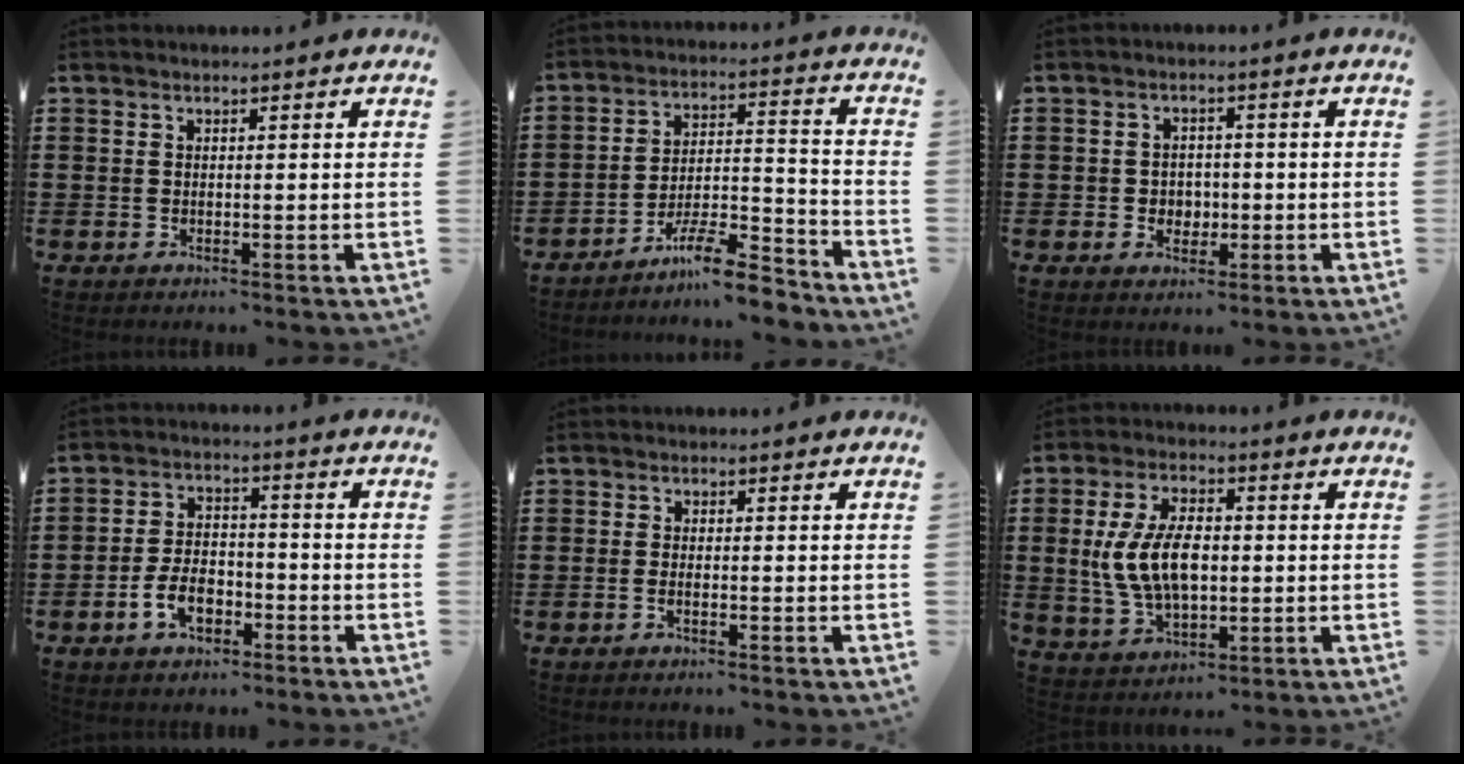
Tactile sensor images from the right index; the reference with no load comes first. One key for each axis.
{"total": 9.5, "fx": -8.2, "fy": 1.3, "fz": 4.5, "tx": -0.068, "ty": 0.027, "tz": -0.154}
{"total": 2.6, "fx": -0.7, "fy": 2.3, "fz": 0.9, "tx": -0.026, "ty": 0.006, "tz": -0.019}
{"total": 5.9, "fx": -2.8, "fy": 3.3, "fz": 4.1, "tx": -0.089, "ty": 0.002, "tz": -0.054}
{"total": 0.9, "fx": -0.5, "fy": -0.3, "fz": 0.7, "tx": -0.013, "ty": -0.008, "tz": -0.008}
{"total": 9.5, "fx": 0.1, "fy": 5.2, "fz": 7.9, "tx": -0.177, "ty": 0.008, "tz": -0.004}